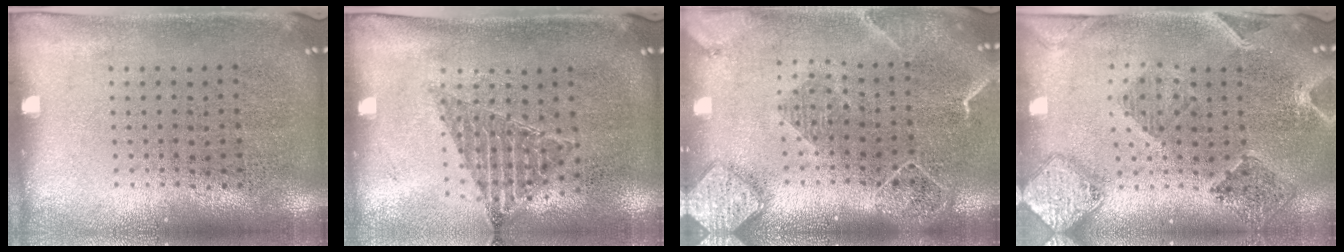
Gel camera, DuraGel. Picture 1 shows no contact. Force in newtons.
{"total": 0.9, "press": 0.9, "slide": 0.1}
{"total": 2.2, "press": 1.9, "slide": 1.1}
{"total": 1.6, "press": 1.6, "slide": 0.3}